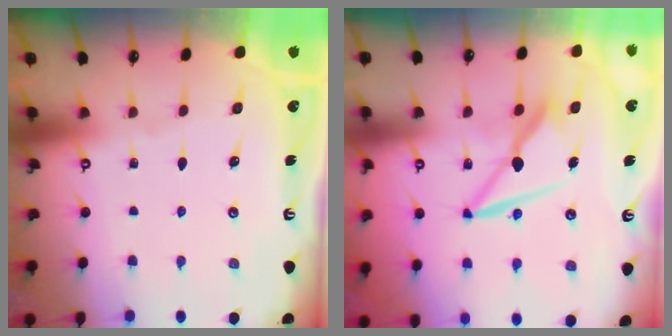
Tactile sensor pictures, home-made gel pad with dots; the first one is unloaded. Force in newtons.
{"total": 7.5, "press": 7.4, "slide": 1.2}